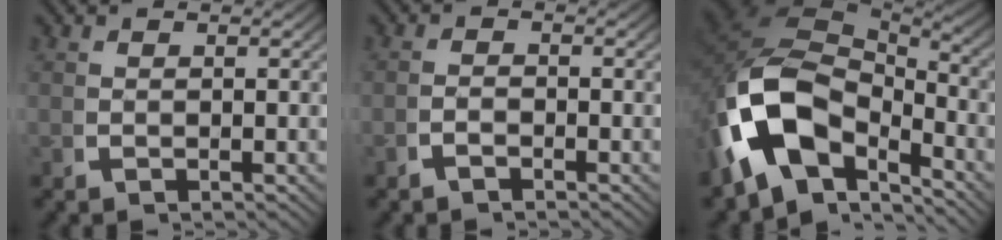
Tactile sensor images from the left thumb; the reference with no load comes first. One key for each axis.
{"total": 1.2, "fx": -1.1, "fy": 0.3, "fz": 0.4, "tx": -0.004, "ty": -0.001, "tz": -0.023}
{"total": 17.3, "fx": -1.6, "fy": 11.8, "fz": 12.5, "tx": -0.286, "ty": -0.049, "tz": -0.011}